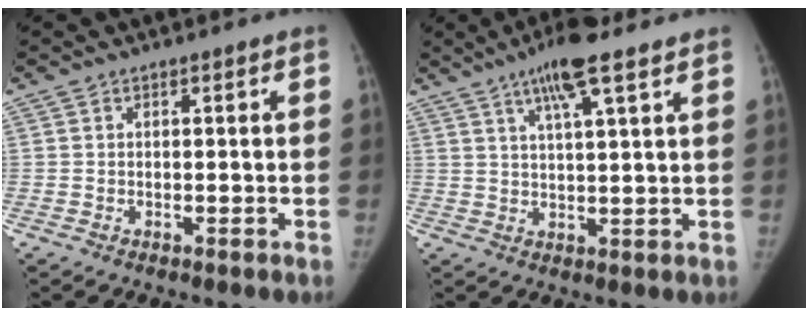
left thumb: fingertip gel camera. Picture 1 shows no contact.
{"total": 9.1, "force": [5.8, 1.4, 6.8], "torque": [-0.116, -0.014, 0.097]}